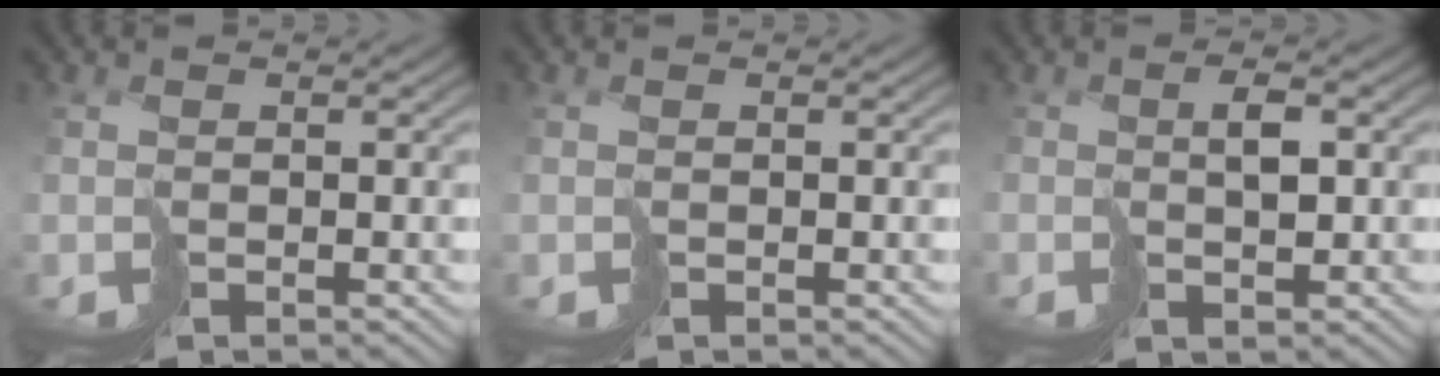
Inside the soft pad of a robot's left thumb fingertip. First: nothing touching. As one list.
[{"total": 0.0}, {"total": 1.6, "force": [1.0, 0.2, 1.3], "torque": [-0.017, 0.009, 0.025]}]